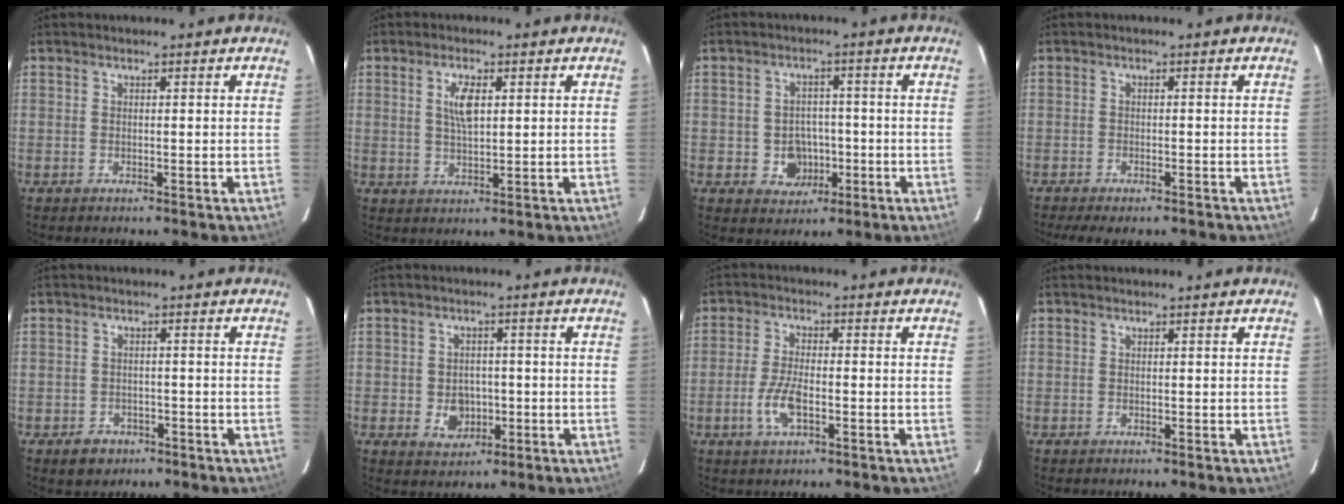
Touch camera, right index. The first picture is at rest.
{"total": 4.7, "force": [1.3, 1.8, 4.1], "torque": [-0.076, 0.002, 0.027]}
{"total": 5.8, "force": [-1.6, 5.2, 1.9], "torque": [-0.048, 0.015, -0.006]}
{"total": 6.2, "force": [-4.9, 1.6, 3.3], "torque": [-0.081, -0.021, -0.075]}
{"total": 4.2, "force": [-2.4, 3.3, 1.0], "torque": [-0.028, 0.008, -0.027]}
{"total": 5.3, "force": [-1.2, 4.5, 2.6], "torque": [-0.052, 0.005, -0.006]}
{"total": 6.5, "force": [-2.3, 2.5, 5.5], "torque": [-0.120, -0.002, -0.045]}
{"total": 0.0}